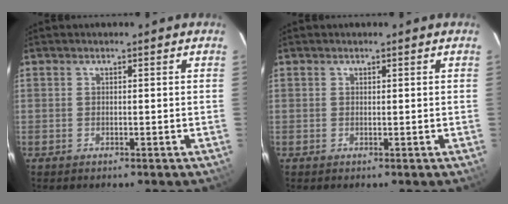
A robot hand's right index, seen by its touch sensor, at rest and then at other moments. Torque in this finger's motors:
{"motor_torque": [0.19, -0.01, 0.10, 0.01]}